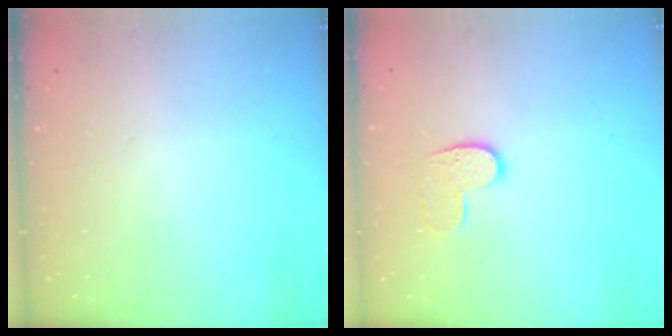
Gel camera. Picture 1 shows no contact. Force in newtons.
{"total": 7.0, "press": 7.0, "slide": 0.2}